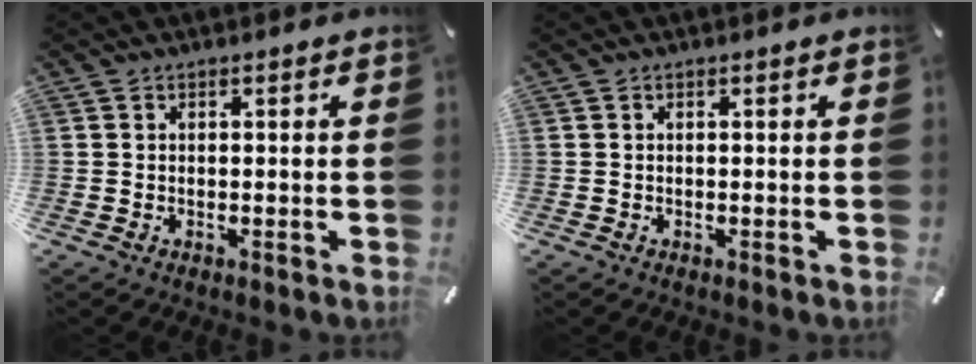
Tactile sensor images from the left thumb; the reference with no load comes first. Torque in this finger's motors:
{"motor_torque": [0.00, 0.00, -0.08, 0.08, 0.00]}